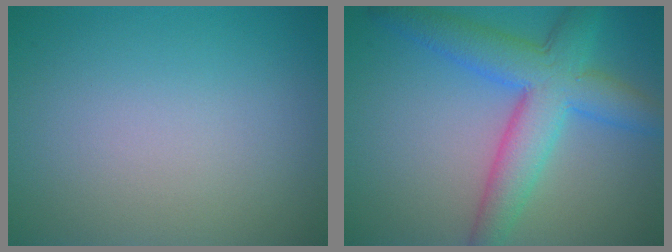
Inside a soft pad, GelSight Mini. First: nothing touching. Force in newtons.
{"total": 7.0, "press": 7.0, "slide": 0.2}